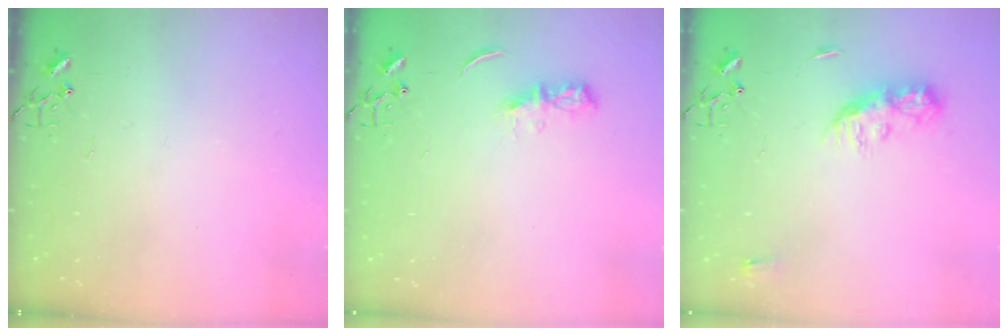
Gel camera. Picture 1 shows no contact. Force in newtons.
{"total": 6.1, "press": 6.0, "slide": 0.7}
{"total": 8.7, "press": 8.7, "slide": 0.4}